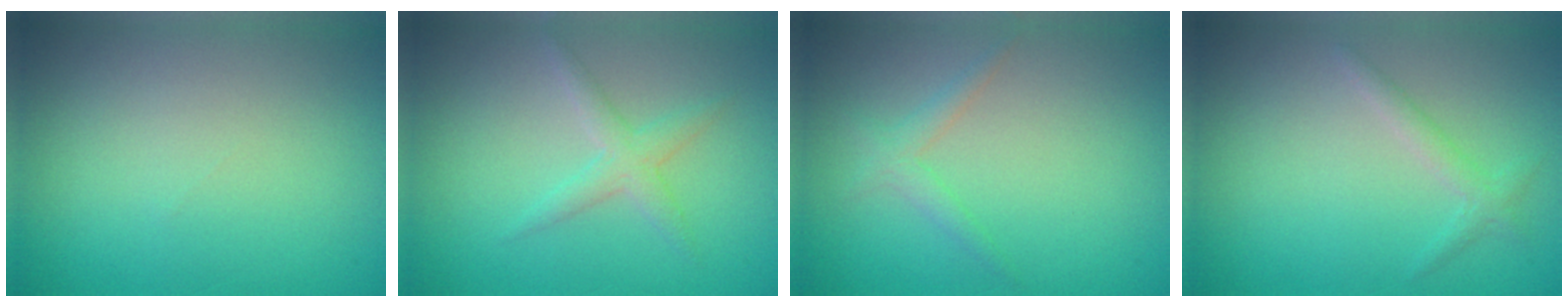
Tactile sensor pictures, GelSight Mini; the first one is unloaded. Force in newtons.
{"total": 2.0, "press": 2.0, "slide": 0.1}
{"total": 1.5, "press": 1.5, "slide": 0.1}
{"total": 1.3, "press": 1.3, "slide": 0.0}